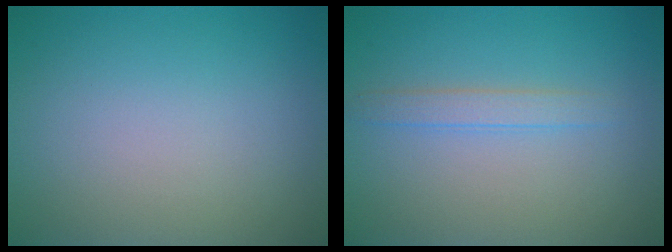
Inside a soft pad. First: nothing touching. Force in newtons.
{"total": 1.8, "press": 1.8, "slide": 0.0}